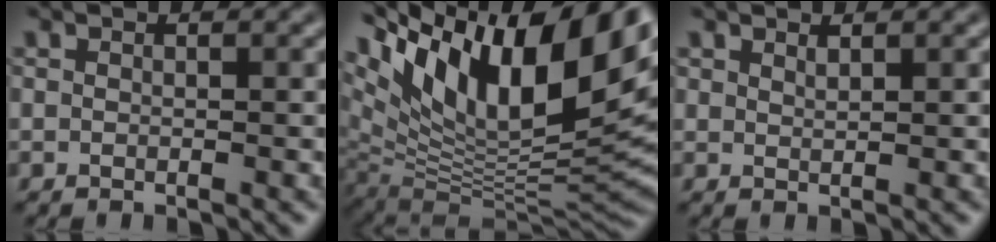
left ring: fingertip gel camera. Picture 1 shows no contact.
{"total": 18.2, "force": [7.5, 8.5, 14.3], "torque": [-0.241, 0.009, 0.136]}
{"total": 0.7, "force": [0.7, 0.1, 0.2], "torque": [-0.003, -0.002, 0.014]}